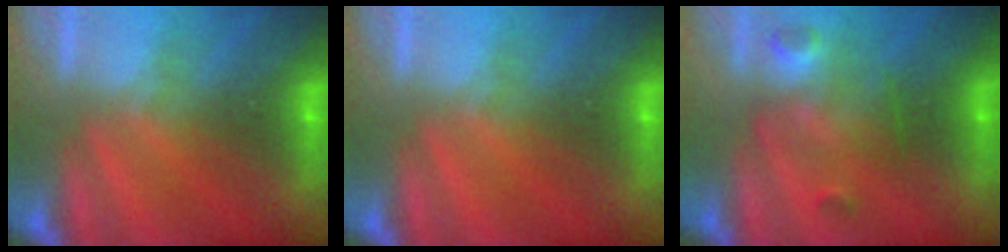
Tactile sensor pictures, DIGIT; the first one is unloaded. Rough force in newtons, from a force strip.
{"total": 0.0}
{"total": 3.0}